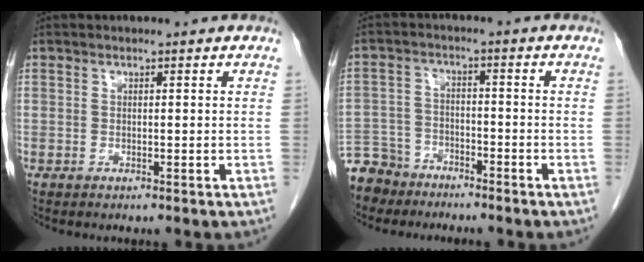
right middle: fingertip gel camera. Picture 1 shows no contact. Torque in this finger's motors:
{"motor_torque": [1.07, -1.07, 0.39, 0.03]}